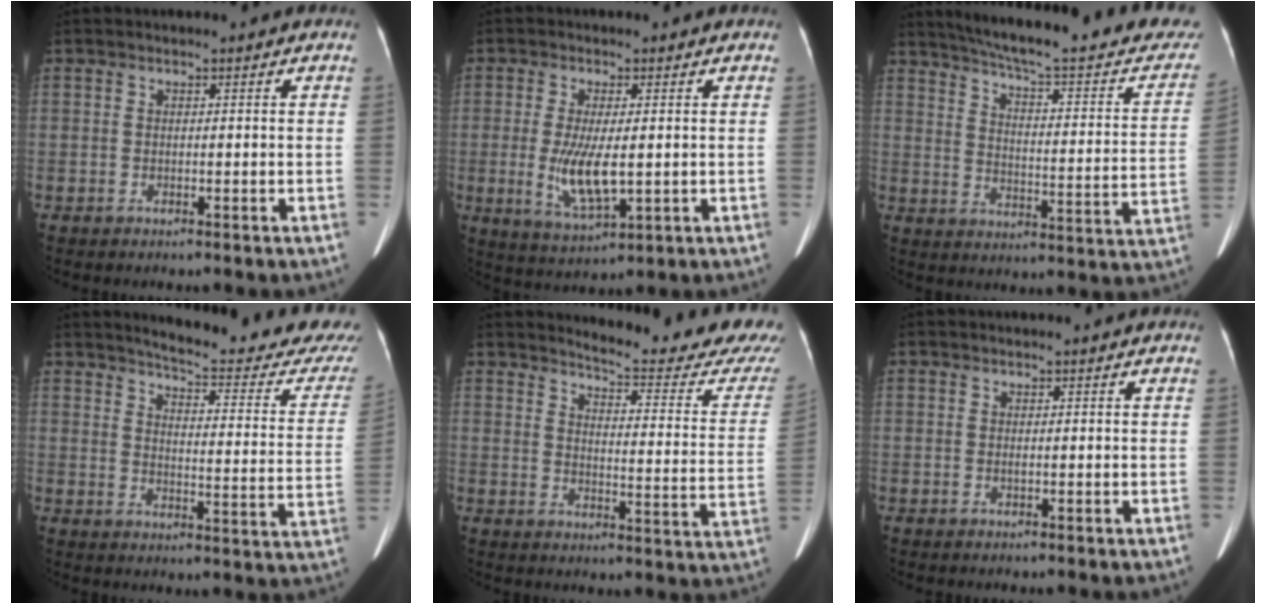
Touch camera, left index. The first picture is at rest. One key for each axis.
{"total": 7.3, "fx": -0.5, "fy": 2.1, "fz": 7.0, "tx": -0.147, "ty": -0.019, "tz": -0.003}
{"total": 27.1, "fx": 23.4, "fy": 4.1, "fz": 13.1, "tx": -0.190, "ty": -0.041, "tz": 0.288}
{"total": 21.6, "fx": 20.0, "fy": 1.4, "fz": 8.0, "tx": -0.100, "ty": -0.096, "tz": 0.226}
{"total": 19.8, "fx": 18.9, "fy": 0.6, "fz": 5.8, "tx": -0.074, "ty": -0.124, "tz": 0.210}
{"total": 0.0}